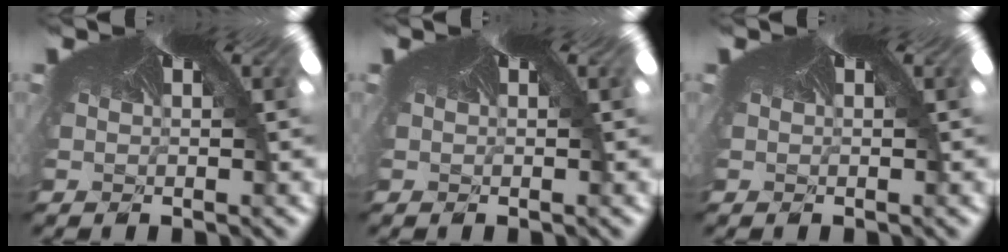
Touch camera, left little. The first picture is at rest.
{"total": 0.0}
{"total": 0.0}